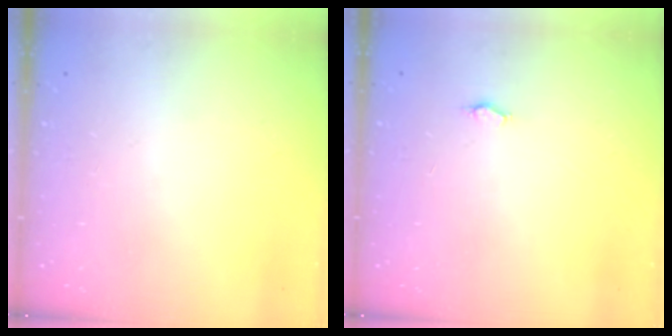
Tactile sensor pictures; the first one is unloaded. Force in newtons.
{"total": 12.3, "press": 4.2, "slide": 11.6}